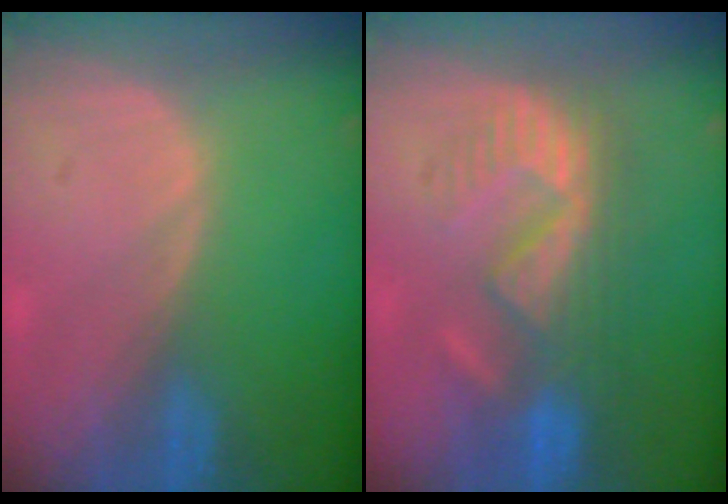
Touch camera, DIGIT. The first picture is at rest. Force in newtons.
{"total": 8.7, "press": 8.4, "slide": 2.1}